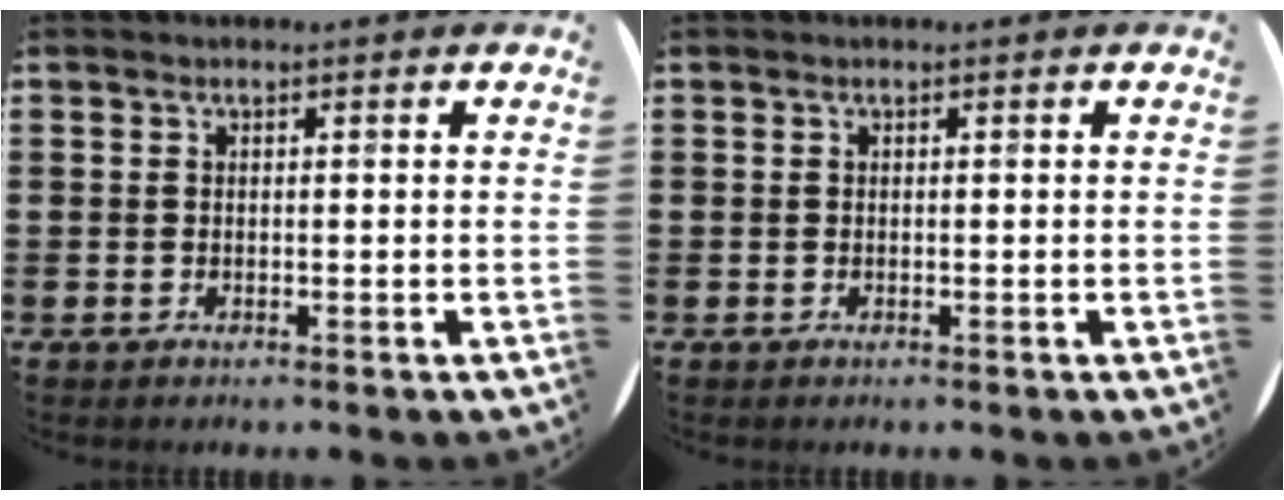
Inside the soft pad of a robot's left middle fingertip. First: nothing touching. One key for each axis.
{"total": 0.0}